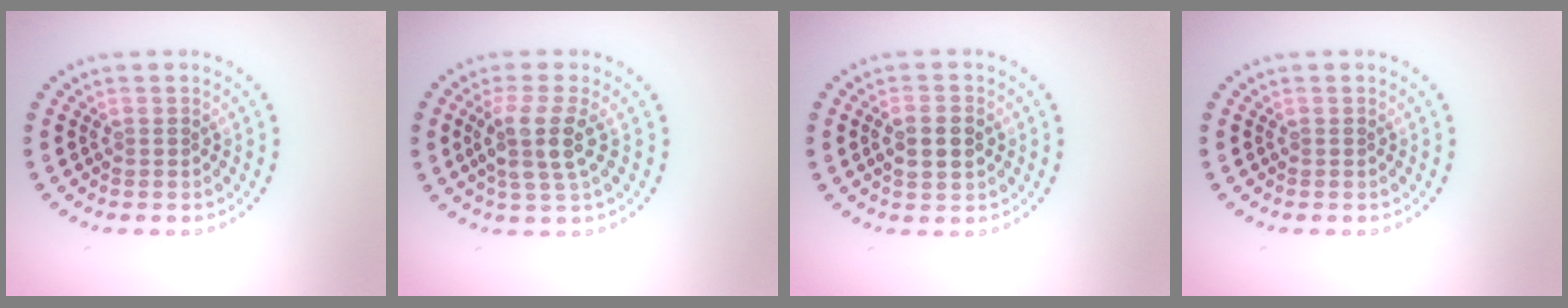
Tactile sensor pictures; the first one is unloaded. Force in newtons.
{"total": 3.4, "press": 2.8, "slide": 1.8}
{"total": 2.8, "press": 2.8, "slide": 0.3}
{"total": 0.0}